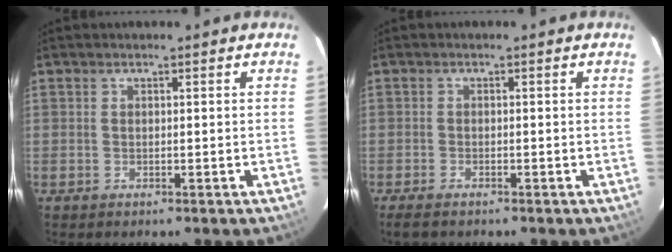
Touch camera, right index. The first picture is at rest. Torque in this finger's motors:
{"motor_torque": [0.01, -0.09, 0.12, 0.01]}